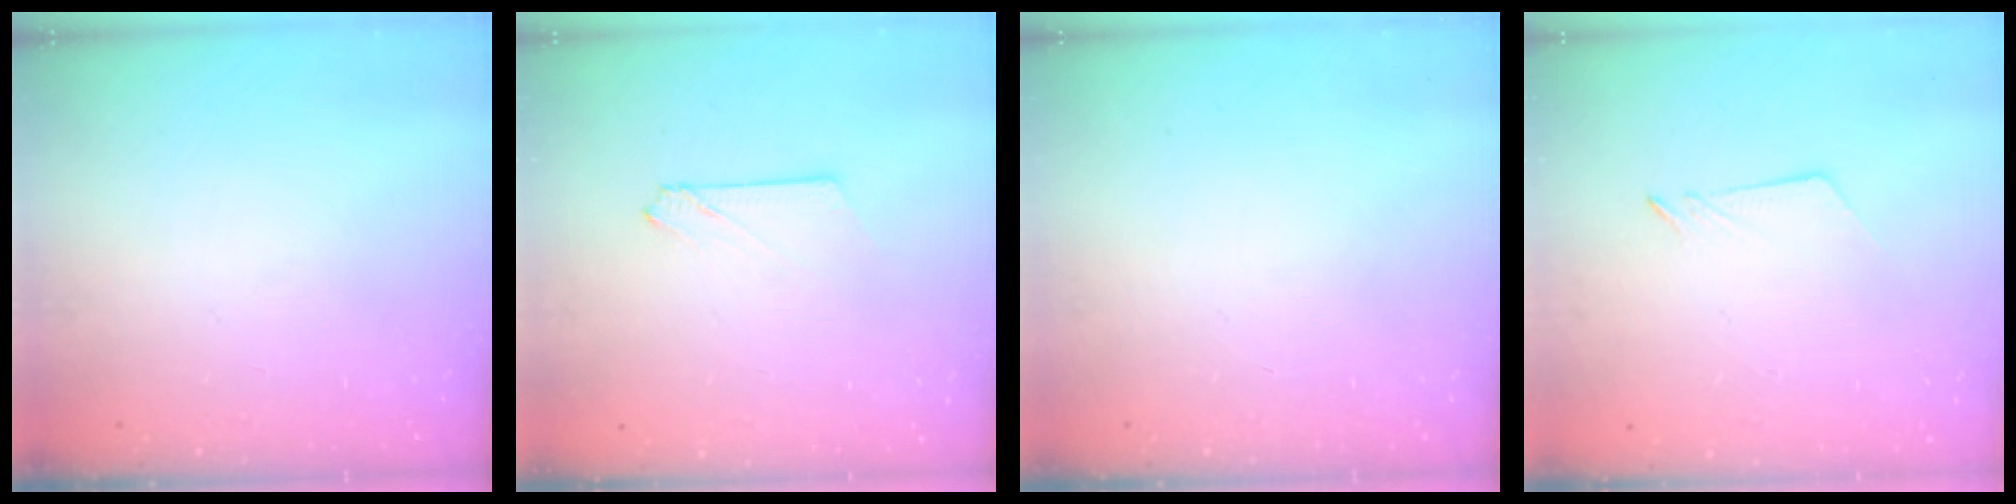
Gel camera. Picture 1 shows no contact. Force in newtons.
{"total": 2.6, "press": 2.6, "slide": 0.3}
{"total": 0.0}
{"total": 2.5, "press": 2.5, "slide": 0.2}